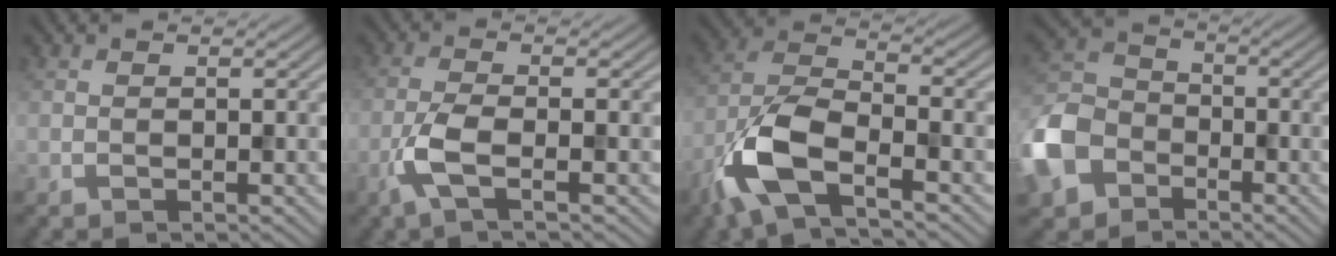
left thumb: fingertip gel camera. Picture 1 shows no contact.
{"total": 4.5, "force": [-1.9, 1.1, 4.0], "torque": [-0.091, 0.000, -0.048]}
{"total": 9.6, "force": [-5.1, 3.6, 7.2], "torque": [-0.160, -0.001, -0.120]}
{"total": 11.1, "force": [-5.8, 7.8, 5.4], "torque": [-0.154, -0.022, -0.138]}